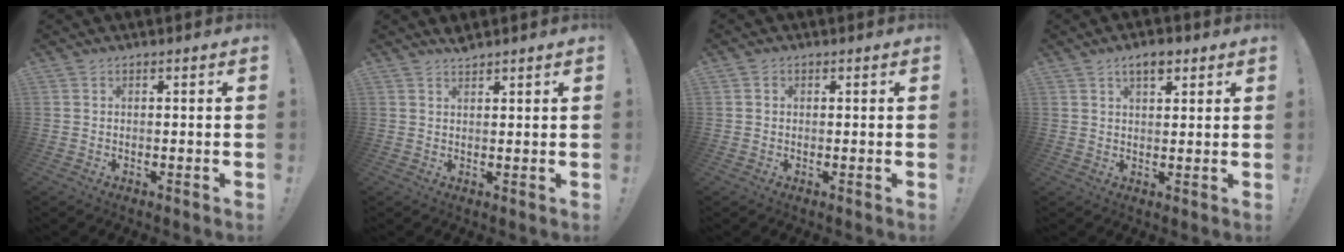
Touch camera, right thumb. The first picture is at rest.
{"total": 1.9, "force": [1.9, 0.1, 0.5], "torque": [-0.010, -0.011, 0.034]}
{"total": 0.7, "force": [0.0, 0.7, 0.2], "torque": [-0.006, 0.004, 0.001]}
{"total": 4.9, "force": [2.9, 2.3, 3.1], "torque": [-0.048, -0.006, 0.049]}